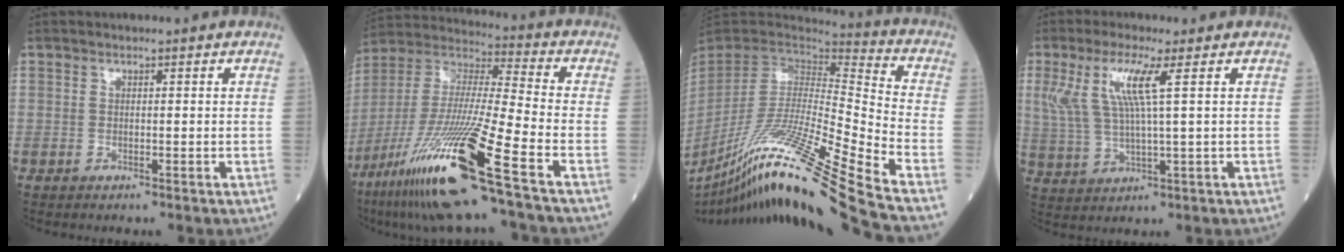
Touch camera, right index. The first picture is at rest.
{"total": 23.1, "force": [-12.6, -0.1, 19.3], "torque": [-0.394, -0.055, -0.240]}
{"total": 27.0, "force": [-19.1, -2.0, 19.0], "torque": [-0.315, -0.058, -0.346]}
{"total": 7.9, "force": [2.8, 0.3, 7.4], "torque": [-0.173, 0.011, 0.061]}